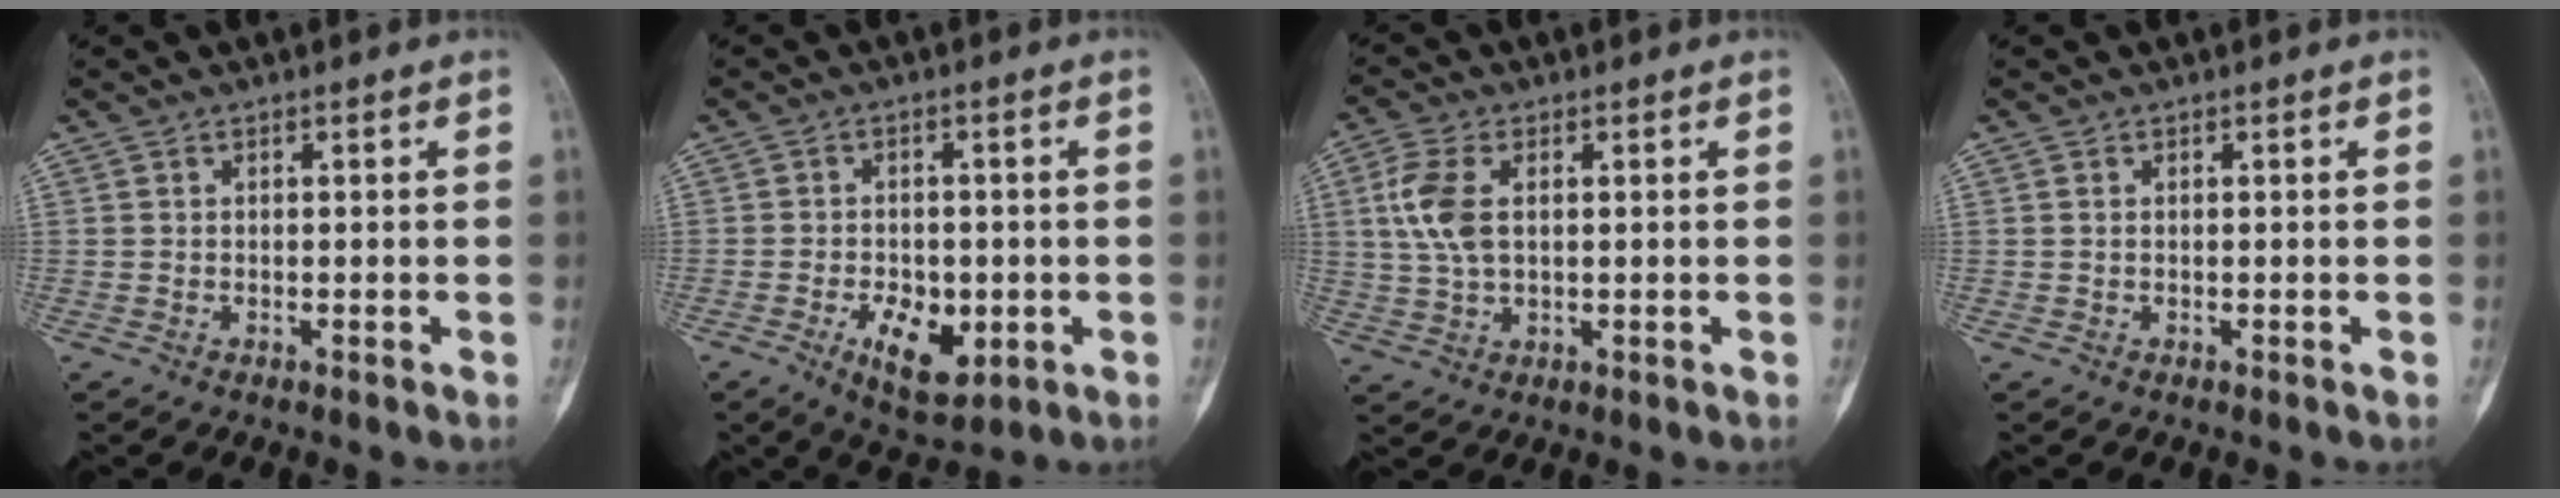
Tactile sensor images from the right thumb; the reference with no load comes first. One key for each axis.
{"total": 8.2, "fx": -2.5, "fy": 4.7, "fz": 6.2, "tx": -0.082, "ty": 0.001, "tz": -0.031}
{"total": 7.9, "fx": 1.5, "fy": 4.5, "fz": 6.4, "tx": -0.147, "ty": 0.005, "tz": 0.032}
{"total": 0.0}